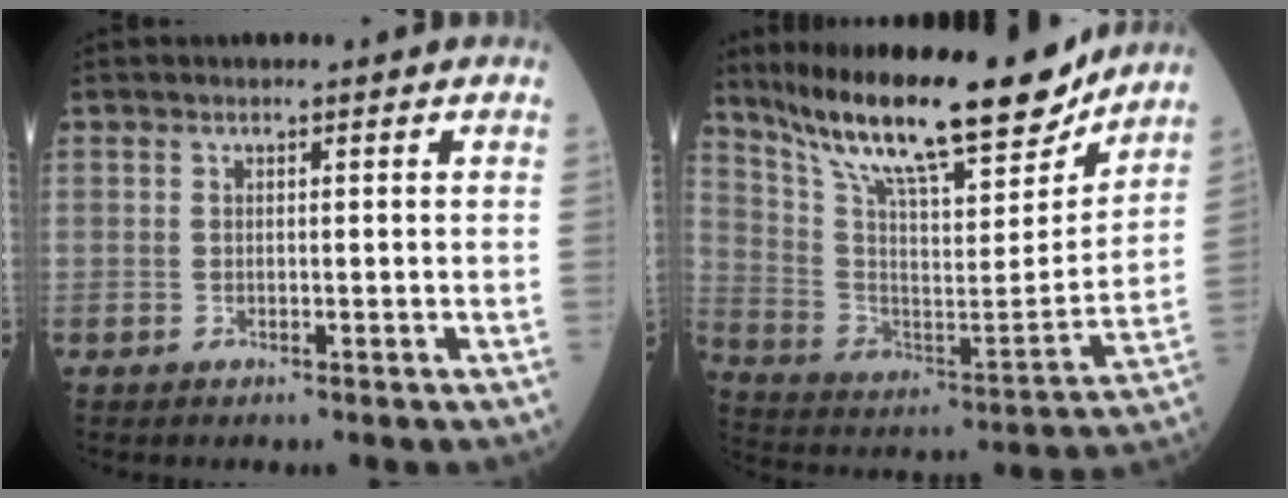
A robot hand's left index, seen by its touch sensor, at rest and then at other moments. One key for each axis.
{"total": 25.1, "fx": 20.1, "fy": 4.9, "fz": 14.2, "tx": -0.254, "ty": -0.008, "tz": 0.323}